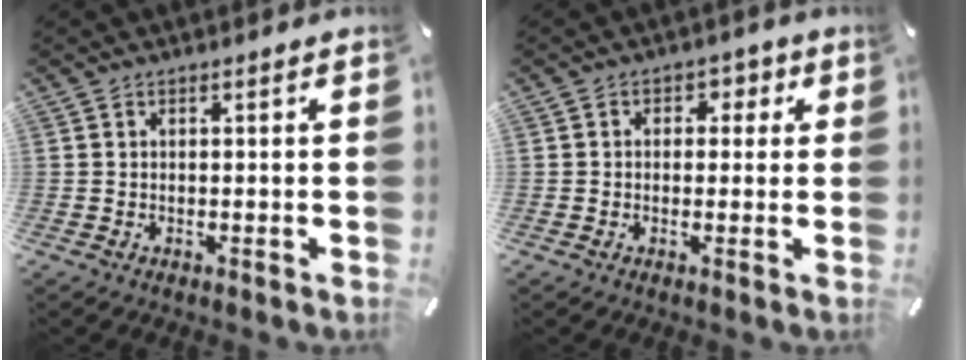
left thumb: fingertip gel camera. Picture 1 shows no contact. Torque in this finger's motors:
{"motor_torque": [0.10, -0.43, 0.20, 0.23, 0.04]}